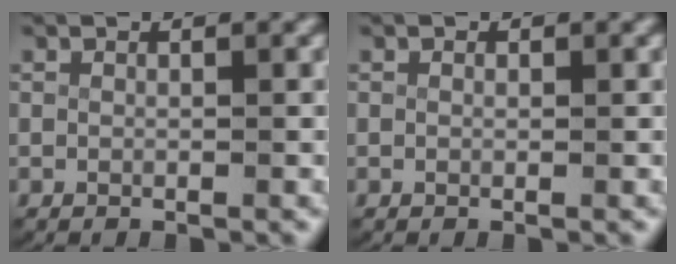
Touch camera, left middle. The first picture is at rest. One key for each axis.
{"total": 0.0}